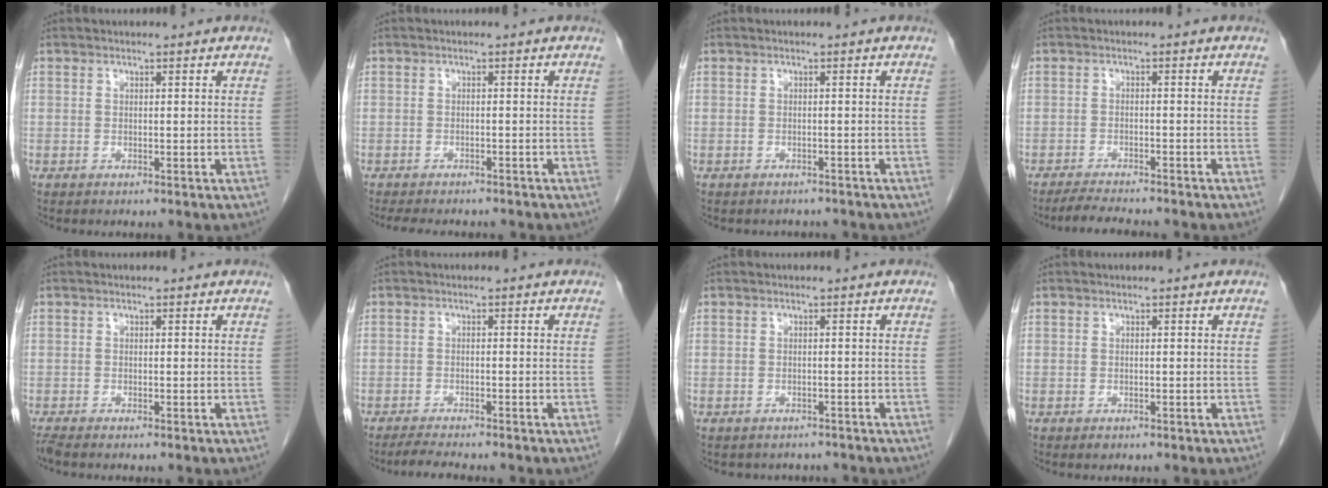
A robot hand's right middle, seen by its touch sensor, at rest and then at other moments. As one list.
[{"total": 7.7, "force": [-6.7, 2.4, 3.0], "torque": [-0.045, -0.005, -0.088]}, {"total": 2.8, "force": [-2.6, 1.1, 0.2], "torque": [-0.009, -0.002, -0.033]}, {"total": 5.8, "force": [-5.3, 0.4, 2.3], "torque": [-0.038, -0.016, -0.085]}, {"total": 1.1, "force": [-1.1, 0.0, 0.4], "torque": [-0.016, -0.006, -0.022]}, {"total": 3.8, "force": [-3.4, 0.2, 1.7], "torque": [-0.032, -0.013, -0.054]}, {"total": 3.8, "force": [-3.4, 1.8, 0.2], "torque": [-0.008, 0.005, -0.039]}, {"total": 0.5, "force": [-0.3, 0.3, 0.2], "torque": [-0.003, 0.001, -0.002]}]